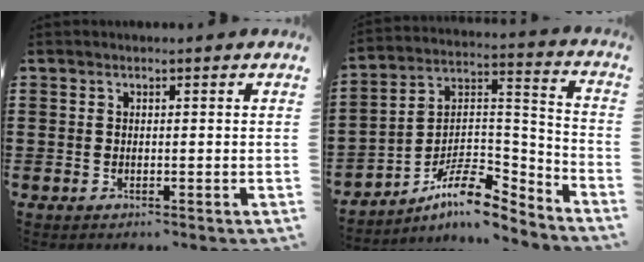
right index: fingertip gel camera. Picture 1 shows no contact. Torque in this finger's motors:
{"motor_torque": [0.89, 1.20, -0.02, 0.05]}